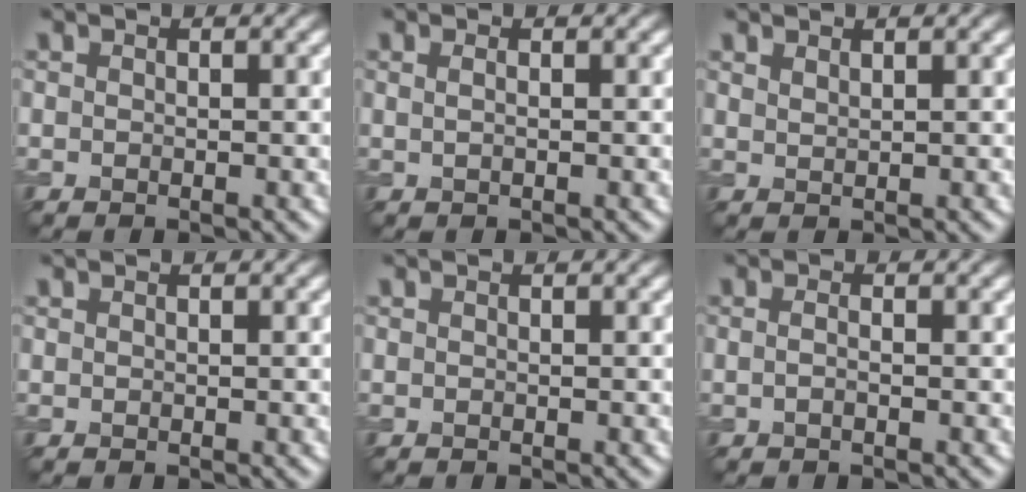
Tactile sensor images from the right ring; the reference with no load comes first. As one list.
[{"total": 1.1, "force": [0.5, 0.5, 0.7], "torque": [-0.003, -0.002, 0.001]}, {"total": 0.9, "force": [0.8, 0.1, 0.2], "torque": [-0.003, 0.002, 0.019]}, {"total": 0.0}, {"total": 0.0}, {"total": 0.6, "force": [-0.1, 0.2, 0.6], "torque": [-0.014, -0.002, -0.004]}]